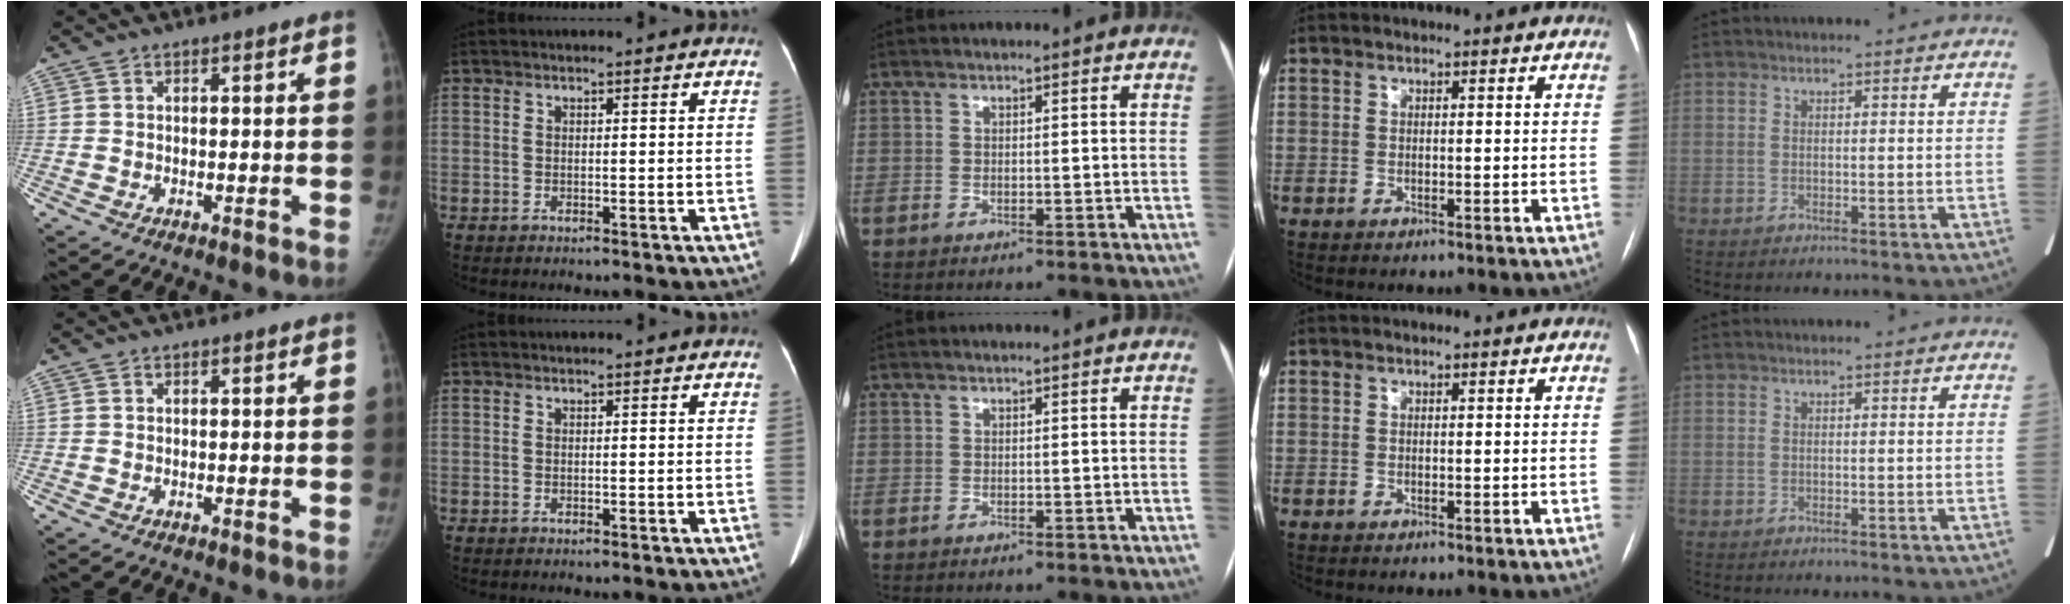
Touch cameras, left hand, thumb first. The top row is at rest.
{}